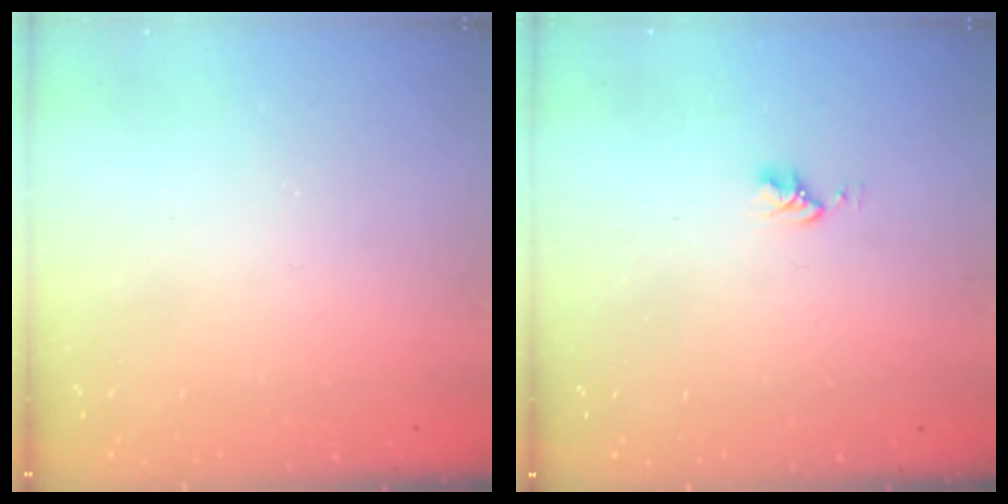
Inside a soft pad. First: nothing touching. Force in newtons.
{"total": 3.0, "press": 3.0, "slide": 0.4}